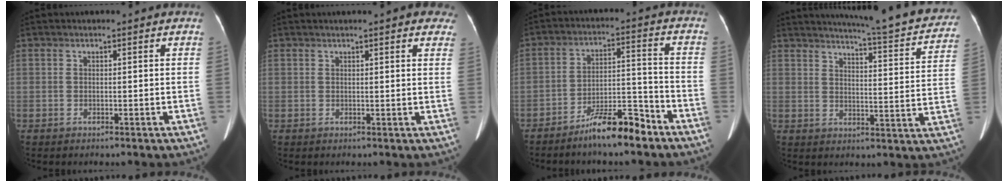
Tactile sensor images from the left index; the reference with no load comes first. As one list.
[{"total": 6.0, "force": [4.4, 1.3, 3.8], "torque": [-0.033, 0.016, 0.041]}, {"total": 8.7, "force": [-6.9, 1.3, 5.1], "torque": [-0.086, 0.008, -0.120]}, {"total": 18.8, "force": [17.3, 1.3, 7.2], "torque": [-0.094, -0.050, 0.203]}]